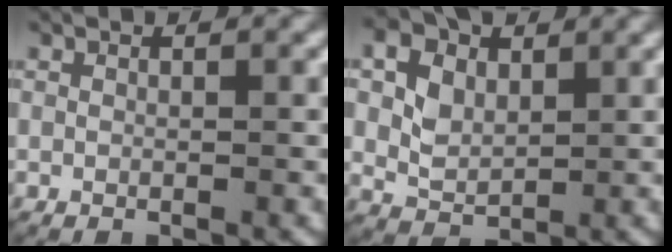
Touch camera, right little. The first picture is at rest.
{"total": 3.6, "force": [0.8, 2.8, 2.1], "torque": [-0.054, -0.015, 0.023]}